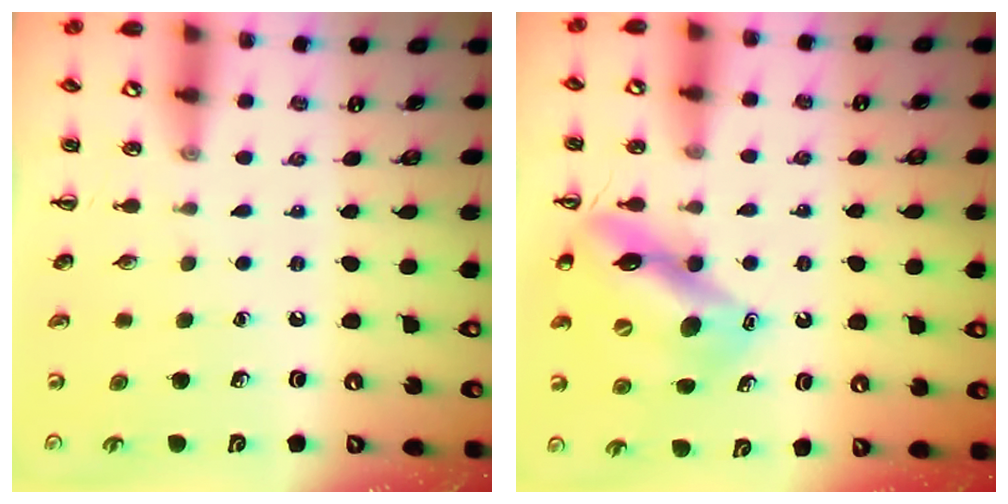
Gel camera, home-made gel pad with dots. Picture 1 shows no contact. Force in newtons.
{"total": 13.7, "press": 13.2, "slide": 3.4}